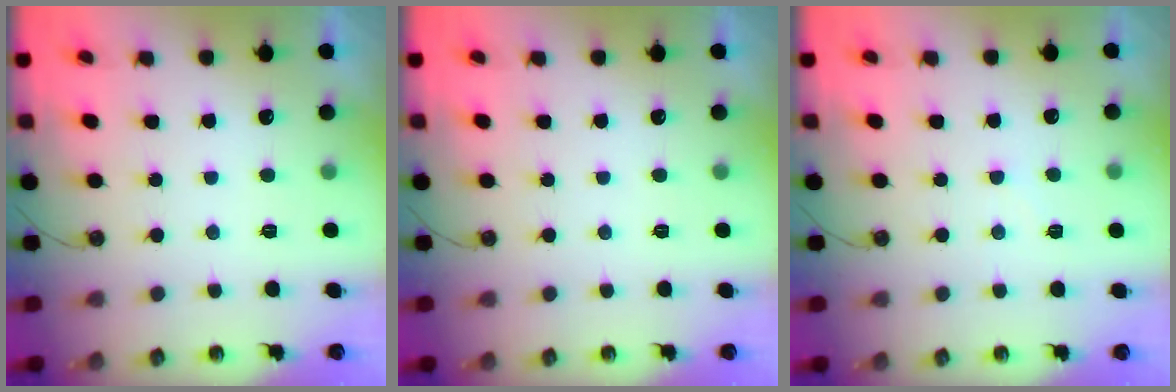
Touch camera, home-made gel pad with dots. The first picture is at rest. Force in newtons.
{"total": 0.0}
{"total": 3.2, "press": 3.2, "slide": 0.4}